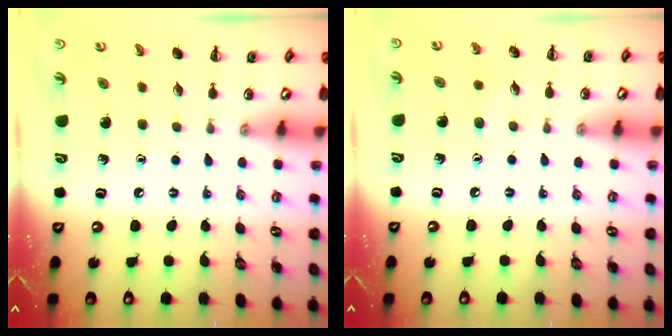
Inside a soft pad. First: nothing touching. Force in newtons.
{"total": 3.6, "press": 3.5, "slide": 1.0}